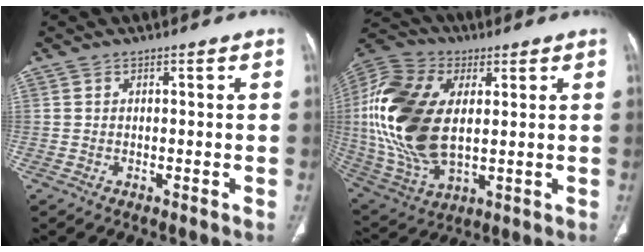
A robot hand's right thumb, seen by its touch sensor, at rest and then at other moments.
{"total": 23.2, "force": [2.7, 13.5, 18.7], "torque": [-0.399, -0.010, 0.052]}